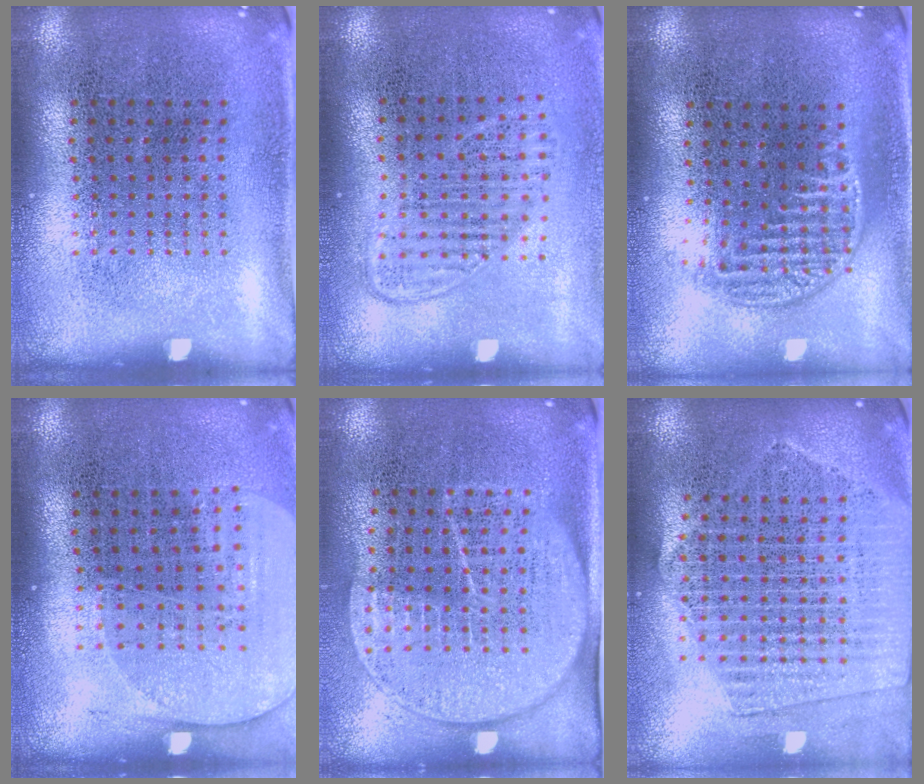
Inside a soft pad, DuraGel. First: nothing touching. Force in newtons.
{"total": 1.4, "press": 1.2, "slide": 0.7}
{"total": 1.2, "press": 1.0, "slide": 0.6}
{"total": 1.5, "press": 1.4, "slide": 0.6}
{"total": 1.8, "press": 1.5, "slide": 1.0}
{"total": 2.0, "press": 1.8, "slide": 0.9}